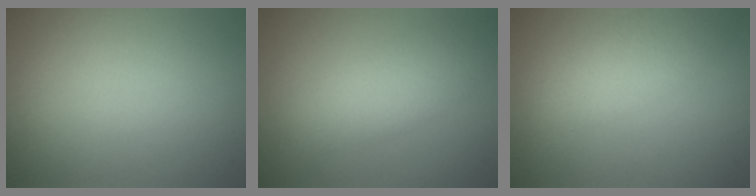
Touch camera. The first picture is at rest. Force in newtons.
{"total": 3.9, "press": 3.9, "slide": 0.1}
{"total": 3.4, "press": 3.4, "slide": 0.1}